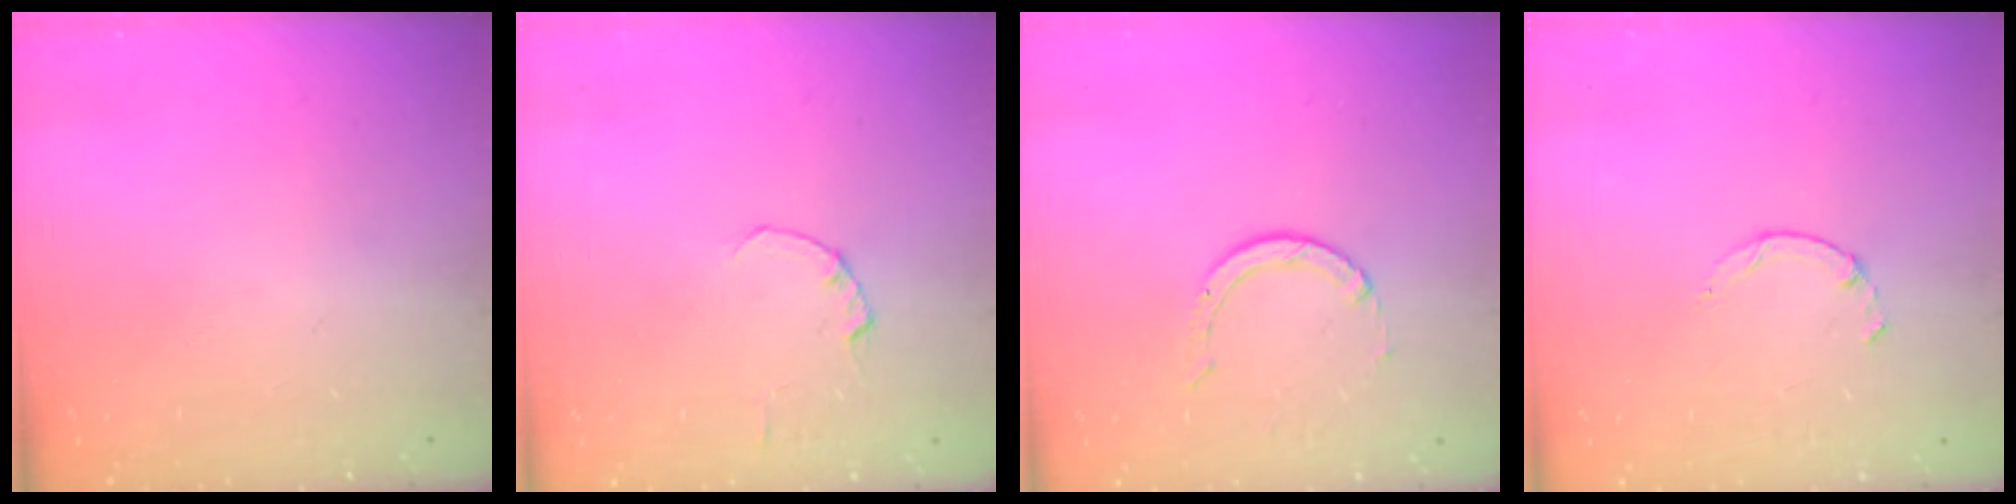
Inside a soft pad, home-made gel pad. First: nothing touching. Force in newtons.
{"total": 0.0}
{"total": 2.0, "press": 2.0, "slide": 0.2}
{"total": 1.3, "press": 1.2, "slide": 0.4}